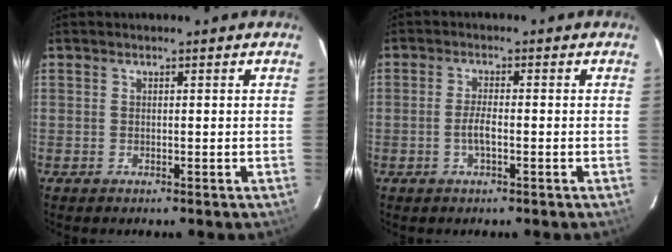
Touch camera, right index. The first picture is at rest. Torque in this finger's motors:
{"motor_torque": [0.99, 0.00, 0.36, 0.08]}